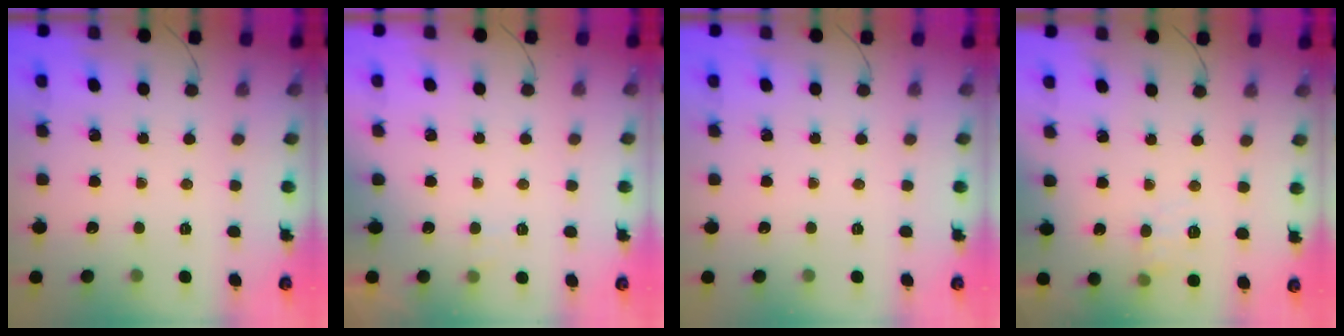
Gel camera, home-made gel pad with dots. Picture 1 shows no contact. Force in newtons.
{"total": 2.2, "press": 1.8, "slide": 1.3}
{"total": 0.0}
{"total": 7.5, "press": 7.2, "slide": 1.8}